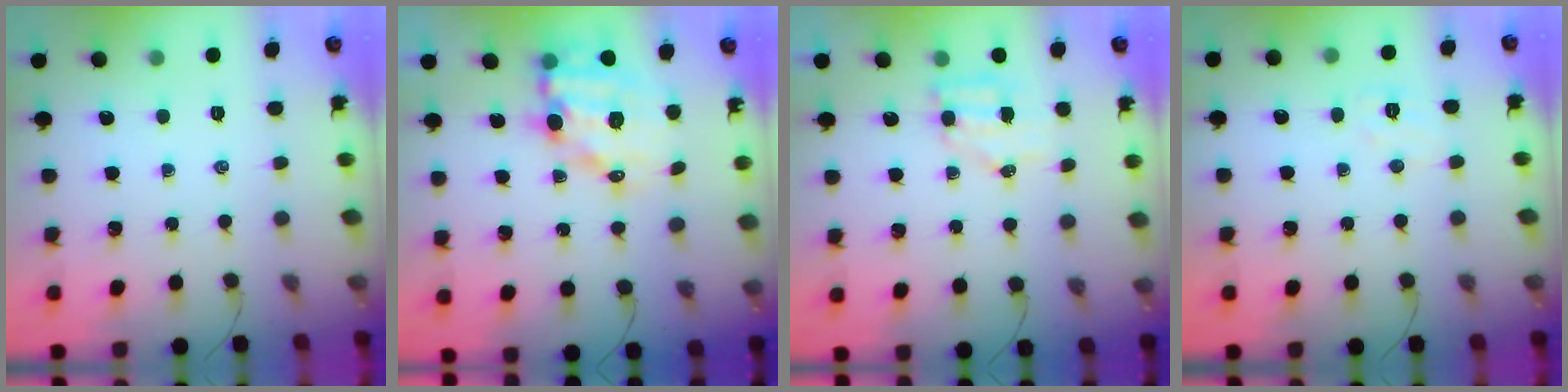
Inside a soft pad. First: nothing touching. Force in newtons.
{"total": 12.0, "press": 11.5, "slide": 3.1}
{"total": 5.4, "press": 5.3, "slide": 0.7}
{"total": 5.4, "press": 5.2, "slide": 1.3}